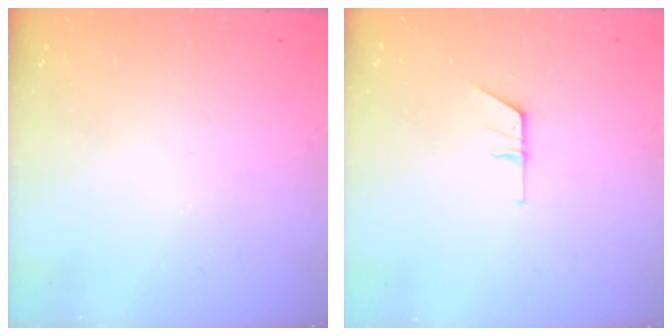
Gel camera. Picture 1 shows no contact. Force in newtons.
{"total": 5.4, "press": 5.4, "slide": 0.5}